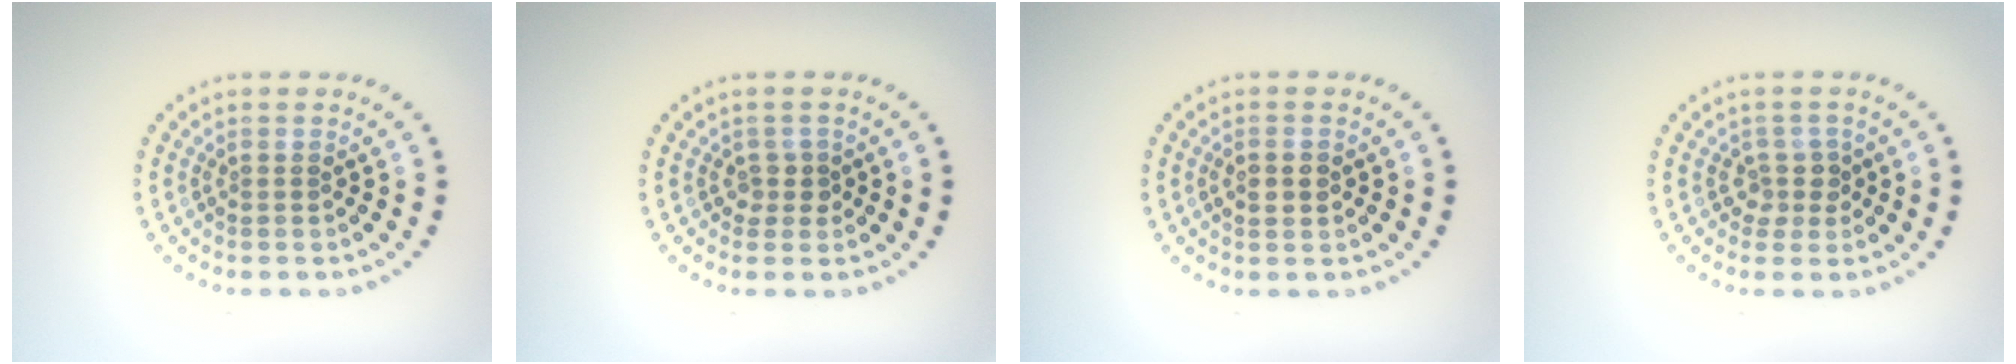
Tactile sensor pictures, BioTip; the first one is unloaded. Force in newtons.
{"total": 1.2, "press": 0.9, "slide": 0.8}
{"total": 2.0, "press": 2.0, "slide": 0.1}
{"total": 1.9, "press": 1.4, "slide": 1.2}